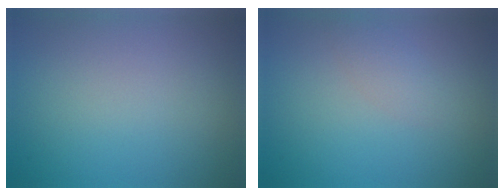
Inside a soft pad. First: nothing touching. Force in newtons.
{"total": 1.4, "press": 1.4, "slide": 0.1}